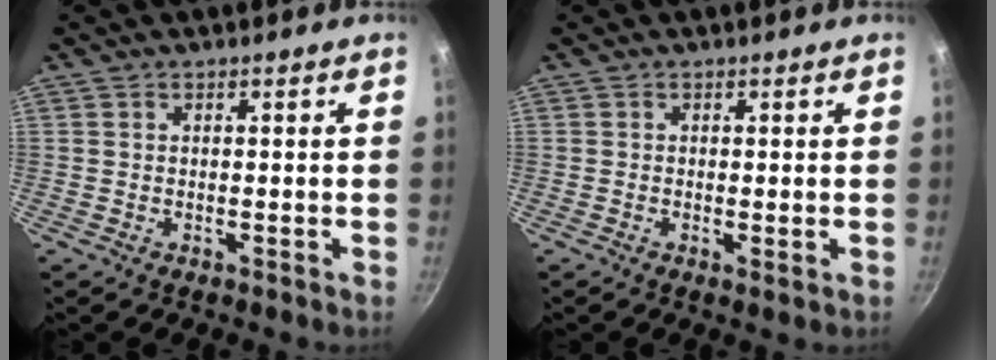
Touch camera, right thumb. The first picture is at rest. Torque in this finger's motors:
{"motor_torque": [-0.40, 0.27, -0.58, 0.02, 0.06]}